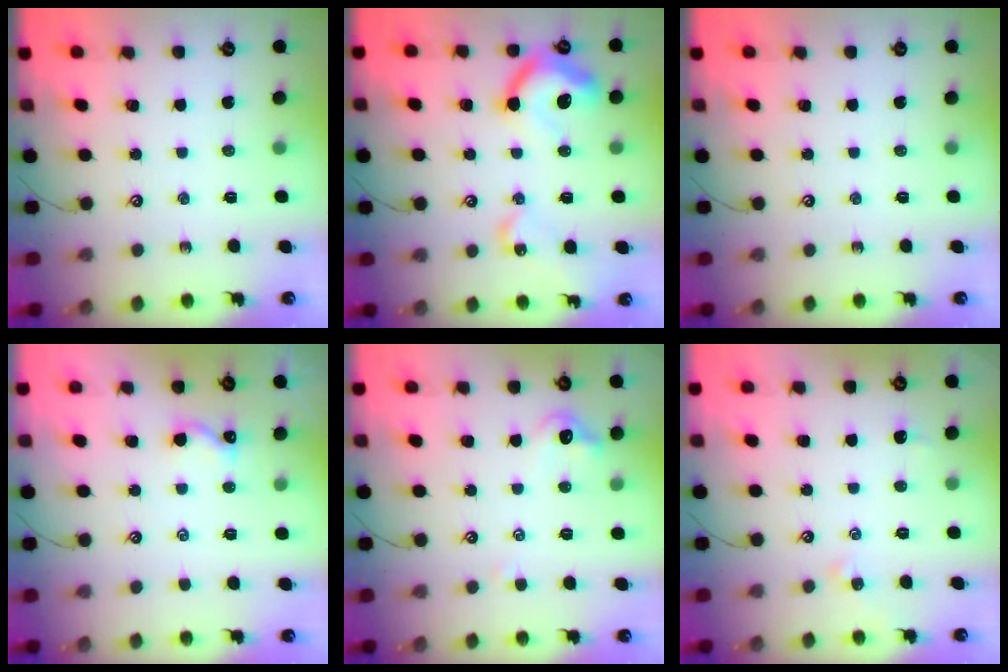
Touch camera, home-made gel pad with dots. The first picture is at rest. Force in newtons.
{"total": 14.5, "press": 14.4, "slide": 1.4}
{"total": 0.0}
{"total": 1.7, "press": 1.7, "slide": 0.3}
{"total": 1.3, "press": 1.1, "slide": 0.7}
{"total": 0.9, "press": 0.8, "slide": 0.5}